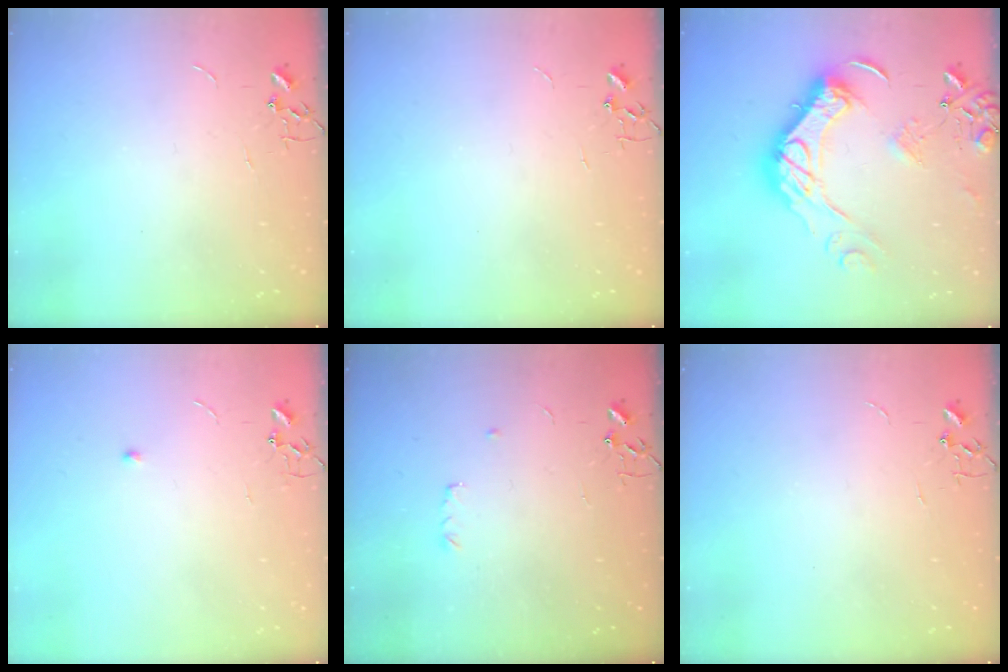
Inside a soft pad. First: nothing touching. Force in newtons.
{"total": 0.0}
{"total": 22.1, "press": 22.0, "slide": 2.0}
{"total": 4.7, "press": 4.7, "slide": 0.6}
{"total": 3.6, "press": 3.6, "slide": 0.6}
{"total": 0.0}